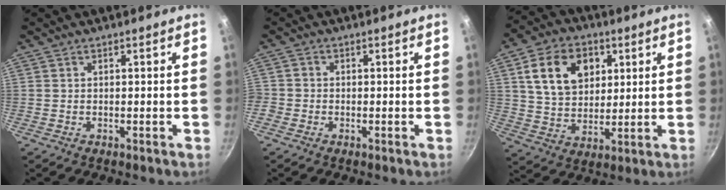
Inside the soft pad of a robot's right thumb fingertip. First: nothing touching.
{"total": 1.5, "force": [-0.7, 1.3, 0.3], "torque": [-0.005, 0.003, -0.018]}
{"total": 14.5, "force": [4.8, 10.5, 8.7], "torque": [-0.124, -0.004, 0.081]}